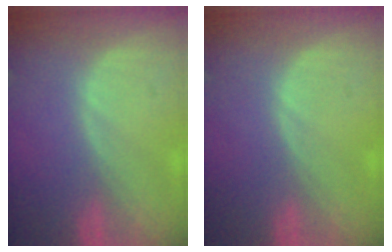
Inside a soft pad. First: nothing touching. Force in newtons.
{"total": 0.0}